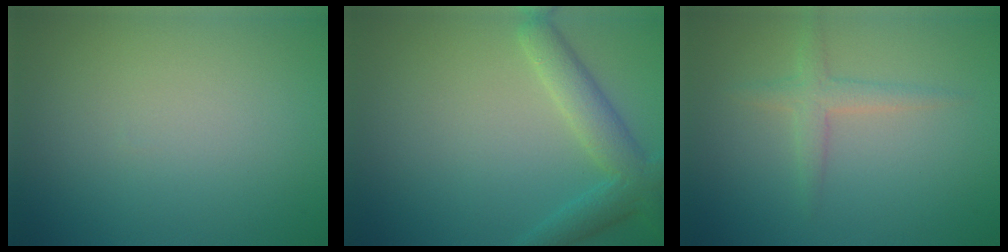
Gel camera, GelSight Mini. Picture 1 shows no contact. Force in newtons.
{"total": 4.1, "press": 4.1, "slide": 0.3}
{"total": 1.9, "press": 1.9, "slide": 0.2}